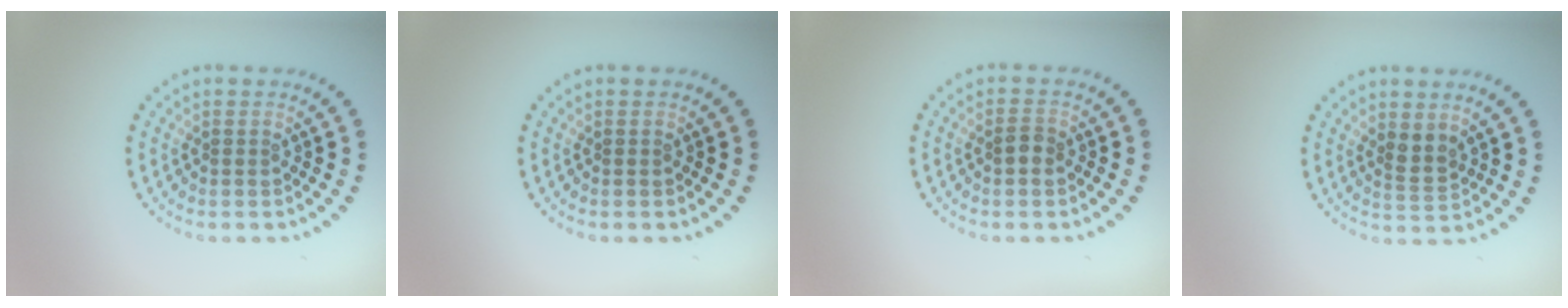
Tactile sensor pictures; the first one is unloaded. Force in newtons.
{"total": 0.0}
{"total": 1.3, "press": 1.3, "slide": 0.3}
{"total": 1.9, "press": 1.6, "slide": 1.0}